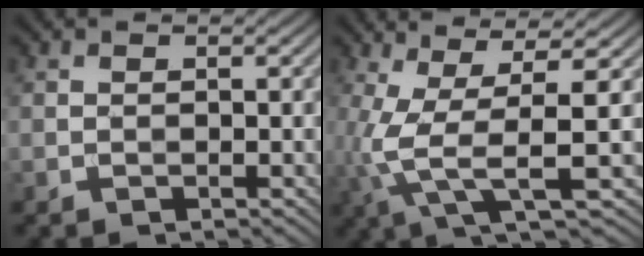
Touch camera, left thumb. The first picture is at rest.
{"total": 8.9, "force": [-0.8, 2.2, 8.6], "torque": [-0.181, 0.004, -0.015]}